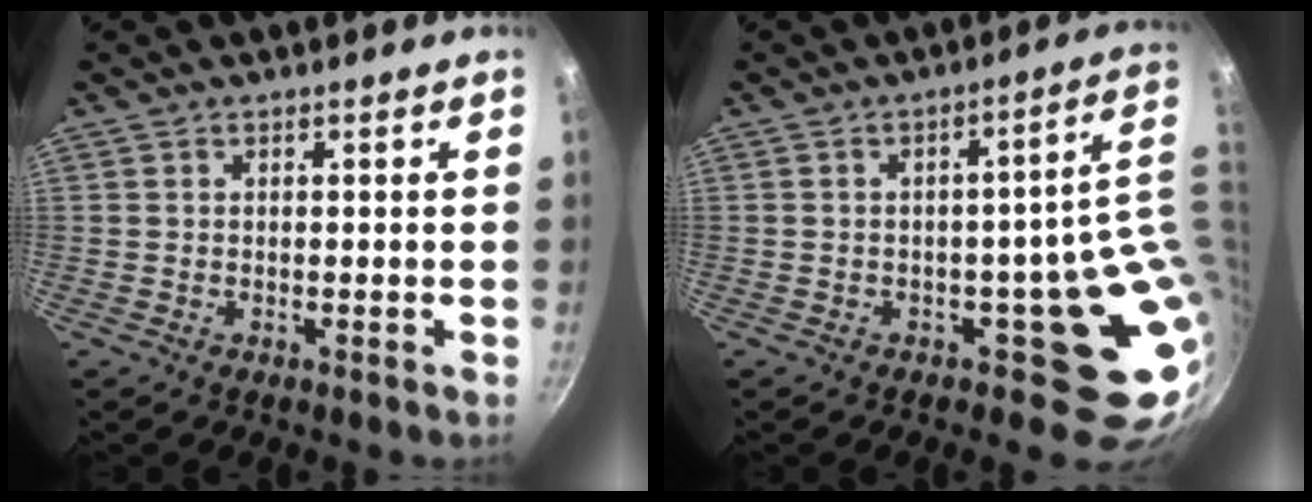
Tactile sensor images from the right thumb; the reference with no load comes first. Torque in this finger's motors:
{"motor_torque": [2.56, 2.44, 1.88, -0.87, 0.19]}